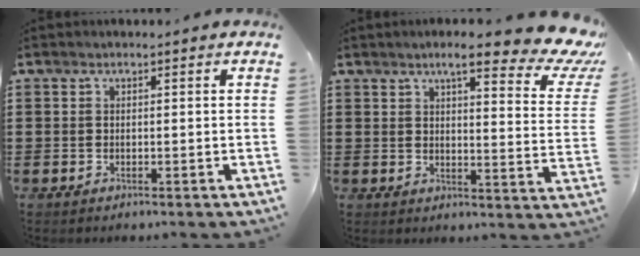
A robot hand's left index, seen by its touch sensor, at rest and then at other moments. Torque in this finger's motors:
{"motor_torque": [0.82, -0.76, 0.30, 0.05]}